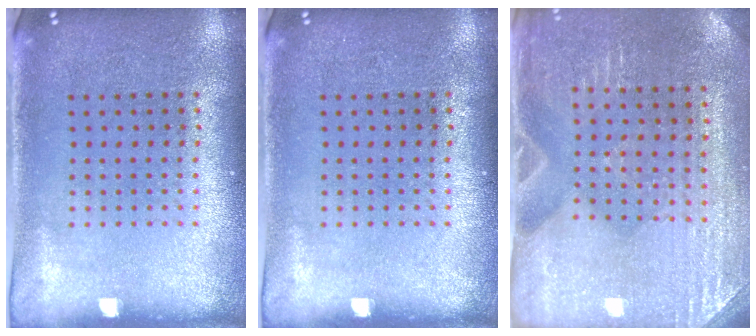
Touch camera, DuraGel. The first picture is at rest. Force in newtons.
{"total": 0.0}
{"total": 2.9, "press": 2.9, "slide": 0.3}